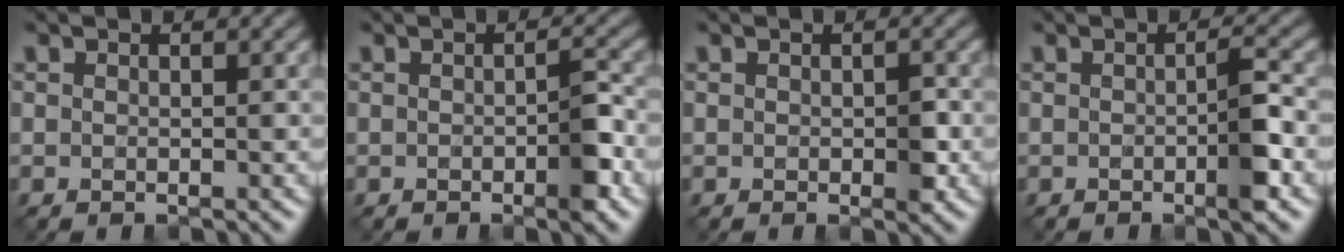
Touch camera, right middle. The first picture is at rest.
{"total": 2.5, "force": [-0.9, 0.5, 2.3], "torque": [-0.033, 0.001, -0.014]}
{"total": 1.7, "force": [-0.3, 0.8, 1.5], "torque": [-0.017, -0.002, -0.003]}
{"total": 2.7, "force": [-0.6, 0.3, 2.6], "torque": [-0.042, 0.002, -0.012]}